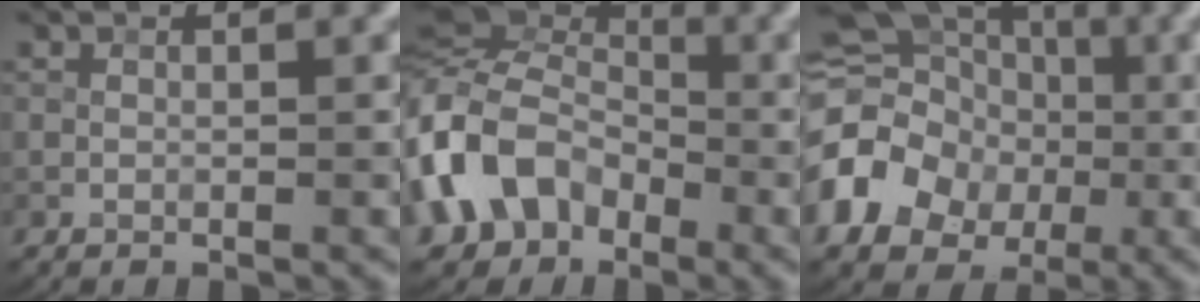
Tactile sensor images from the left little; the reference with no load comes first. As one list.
[{"total": 10.3, "force": [-3.3, 8.0, 5.7], "torque": [-0.139, -0.006, -0.079]}, {"total": 11.4, "force": [-2.7, 9.7, 5.4], "torque": [-0.107, -0.010, -0.066]}]